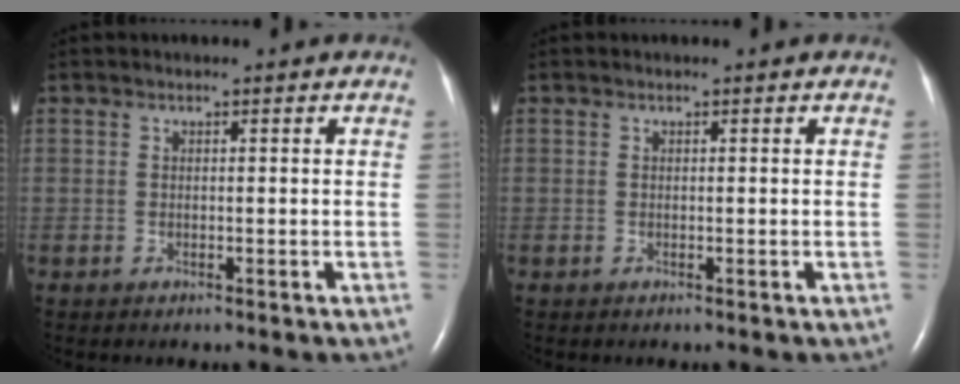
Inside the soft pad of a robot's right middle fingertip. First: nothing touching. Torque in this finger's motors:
{"motor_torque": [-0.02, 0.09, 0.07, 0.01]}